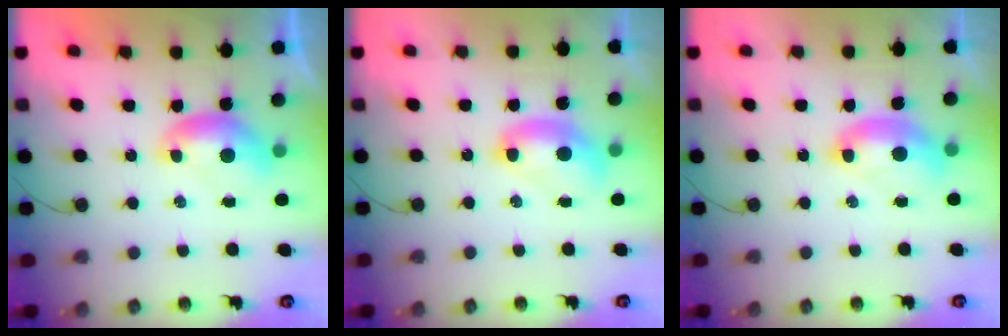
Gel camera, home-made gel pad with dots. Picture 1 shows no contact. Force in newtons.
{"total": 2.7, "press": 2.7, "slide": 0.1}
{"total": 2.5, "press": 2.5, "slide": 0.6}